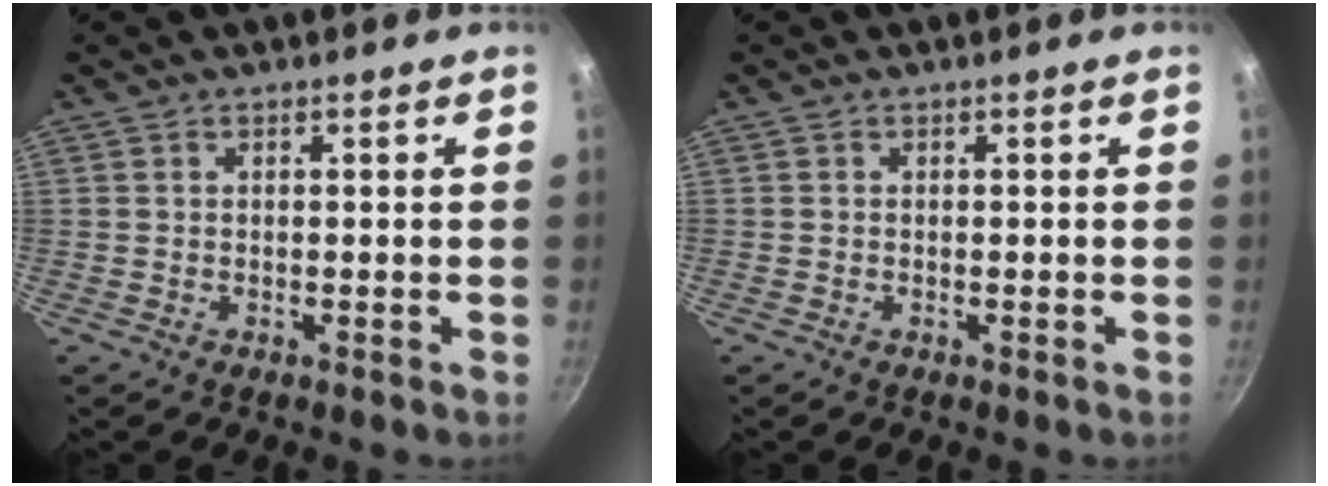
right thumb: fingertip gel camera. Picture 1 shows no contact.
{"total": 0.0}